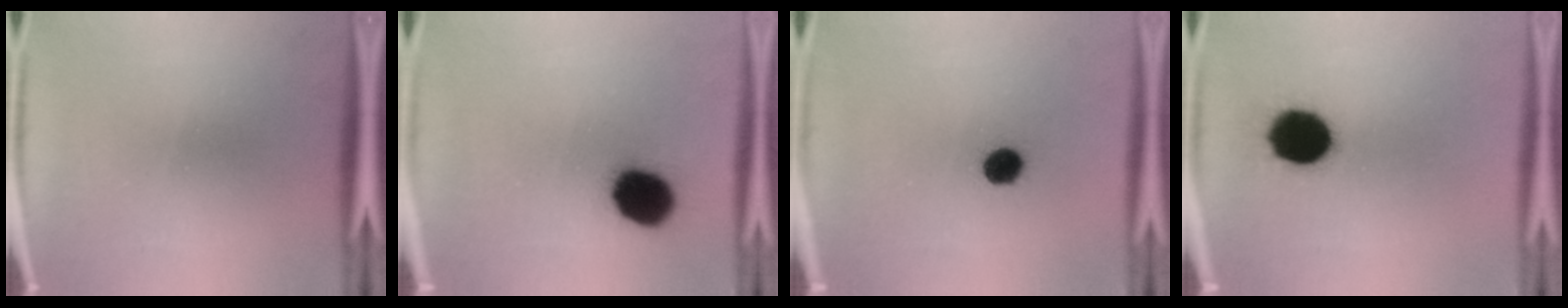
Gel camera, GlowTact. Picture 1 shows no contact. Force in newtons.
{"total": 12.8}
{"total": 5.3}
{"total": 13.8}